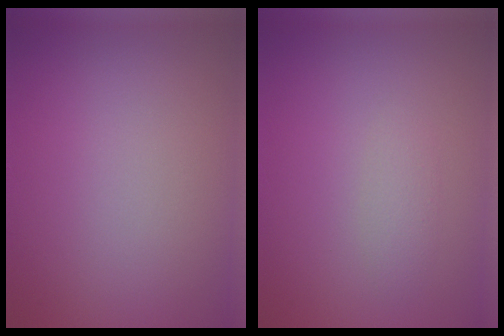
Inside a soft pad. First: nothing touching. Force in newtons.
{"total": 1.1, "press": 1.1, "slide": 0.1}